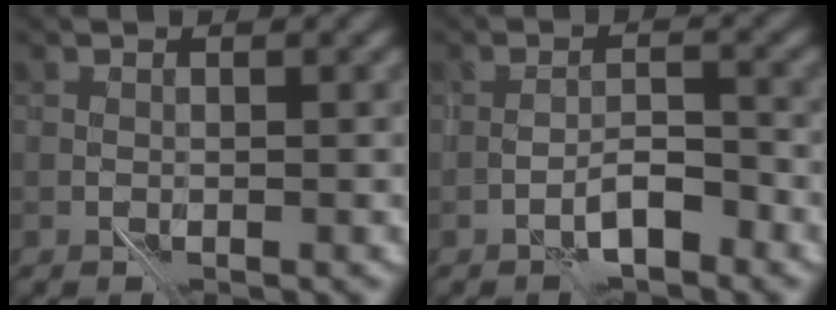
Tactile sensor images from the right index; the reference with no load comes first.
{"total": 2.4, "force": [-1.7, 0.6, 1.6], "torque": [-0.020, 0.009, -0.031]}